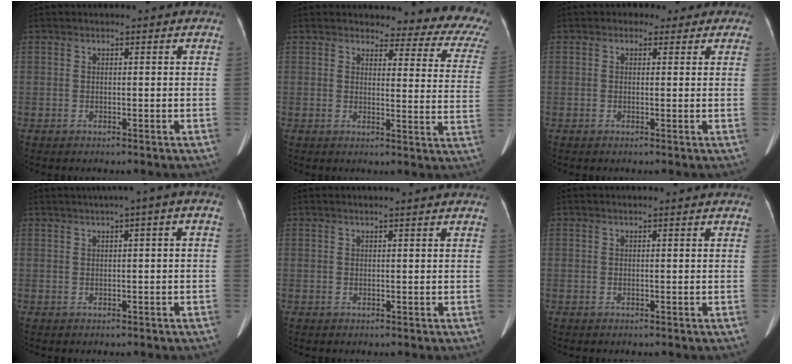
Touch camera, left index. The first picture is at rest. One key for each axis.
{"total": 13.9, "fx": 12.9, "fy": 3.7, "fz": 3.4, "tx": 0.002, "ty": -0.075, "tz": 0.102}
{"total": 2.6, "fx": 1.5, "fy": 2.1, "fz": 0.6, "tx": 0.003, "ty": 0.013, "tz": 0.012}
{"total": 4.1, "fx": 1.3, "fy": 0.1, "fz": 3.9, "tx": -0.058, "ty": 0.021, "tz": 0.018}
{"total": 2.6, "fx": 2.3, "fy": -0.3, "fz": 1.1, "tx": -0.014, "ty": 0.015, "tz": 0.032}
{"total": 0.8, "fx": 0.6, "fy": -0.2, "fz": 0.4, "tx": -0.008, "ty": 0.012, "tz": 0.016}